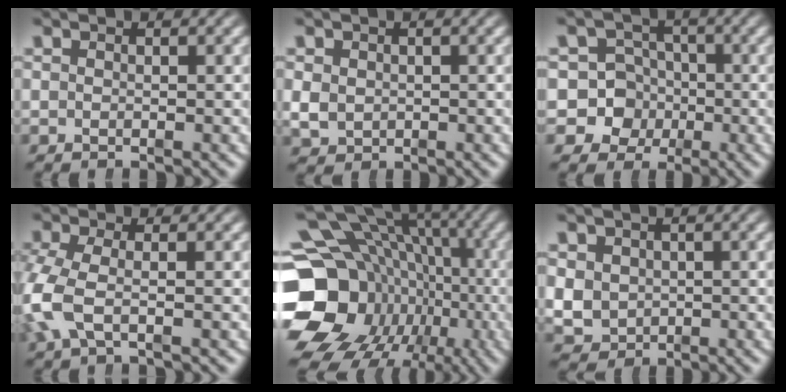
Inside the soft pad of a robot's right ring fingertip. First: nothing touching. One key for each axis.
{"total": 2.6, "fx": -0.4, "fy": 2.3, "fz": 1.0, "tx": -0.027, "ty": -0.017, "tz": 0.006}
{"total": 11.8, "fx": -3.2, "fy": 10.9, "fz": 3.3, "tx": -0.088, "ty": -0.052, "tz": -0.053}
{"total": 4.3, "fx": -1.0, "fy": 2.8, "fz": 3.1, "tx": -0.102, "ty": -0.021, "tz": -0.009}
{"total": 21.4, "fx": -2.9, "fy": 17.6, "fz": 11.8, "tx": -0.210, "ty": -0.060, "tz": -0.037}
{"total": 5.6, "fx": -0.9, "fy": 5.1, "fz": 2.1, "tx": -0.059, "ty": -0.031, "tz": 0.001}